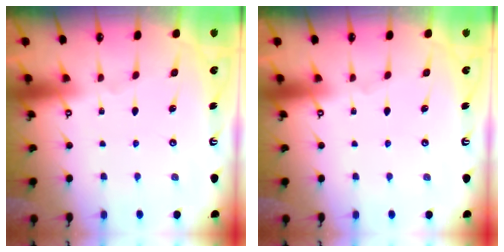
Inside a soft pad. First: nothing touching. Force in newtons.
{"total": 0.0}